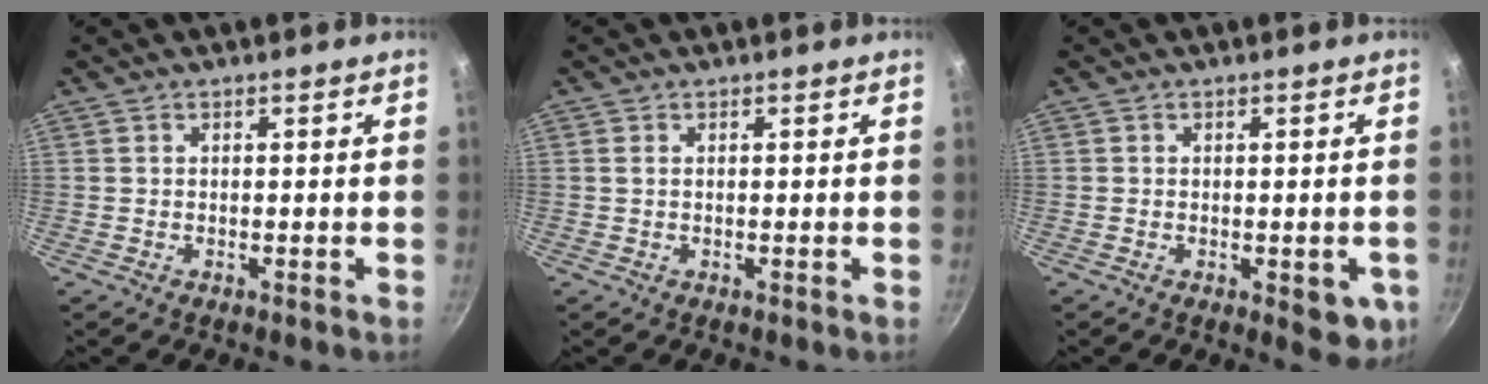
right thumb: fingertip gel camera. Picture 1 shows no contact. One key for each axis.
{"total": 0.6, "fx": 0.1, "fy": 0.3, "fz": 0.5, "tx": -0.010, "ty": 0.000, "tz": 0.002}
{"total": 6.0, "fx": -1.6, "fy": 3.0, "fz": 4.9, "tx": -0.041, "ty": 0.000, "tz": -0.018}